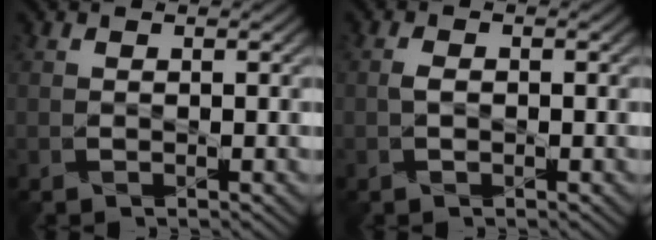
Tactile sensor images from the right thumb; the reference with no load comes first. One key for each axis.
{"total": 1.2, "fx": -0.2, "fy": 0.8, "fz": 0.9, "tx": -0.021, "ty": 0.001, "tz": -0.004}